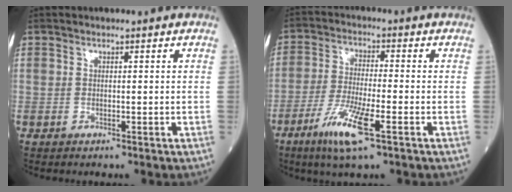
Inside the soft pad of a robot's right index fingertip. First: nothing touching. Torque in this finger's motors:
{"motor_torque": [0.49, -0.38, 0.13, 0.09]}